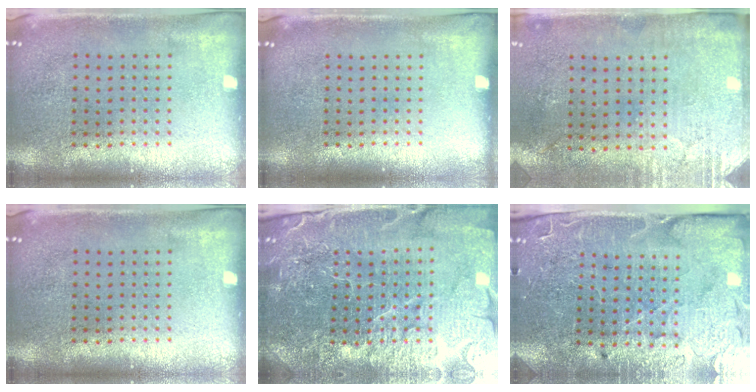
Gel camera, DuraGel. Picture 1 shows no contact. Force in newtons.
{"total": 0.0}
{"total": 2.9, "press": 2.4, "slide": 1.6}
{"total": 0.0}
{"total": 5.7, "press": 5.2, "slide": 2.4}
{"total": 3.6, "press": 3.6, "slide": 0.6}